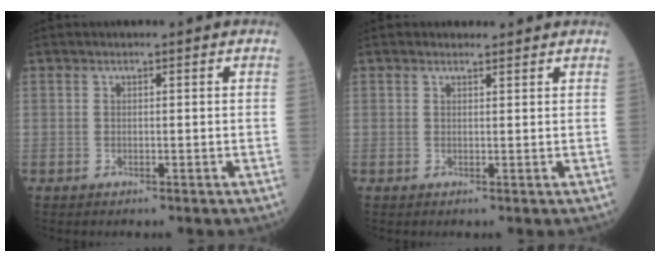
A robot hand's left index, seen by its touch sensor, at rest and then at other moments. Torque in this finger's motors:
{"motor_torque": [0.44, -0.91, -0.01, 0.01]}